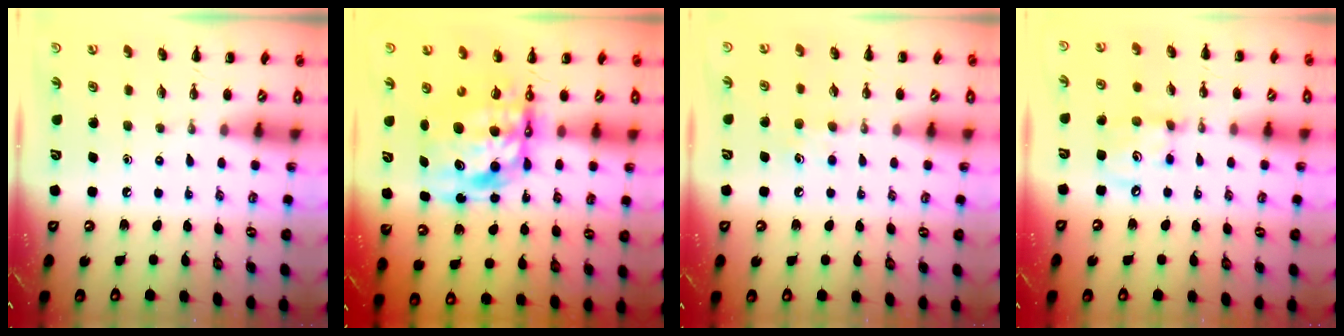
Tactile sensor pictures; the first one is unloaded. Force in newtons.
{"total": 12.9, "press": 12.4, "slide": 3.5}
{"total": 4.6, "press": 4.4, "slide": 1.5}
{"total": 6.4, "press": 6.4, "slide": 0.5}